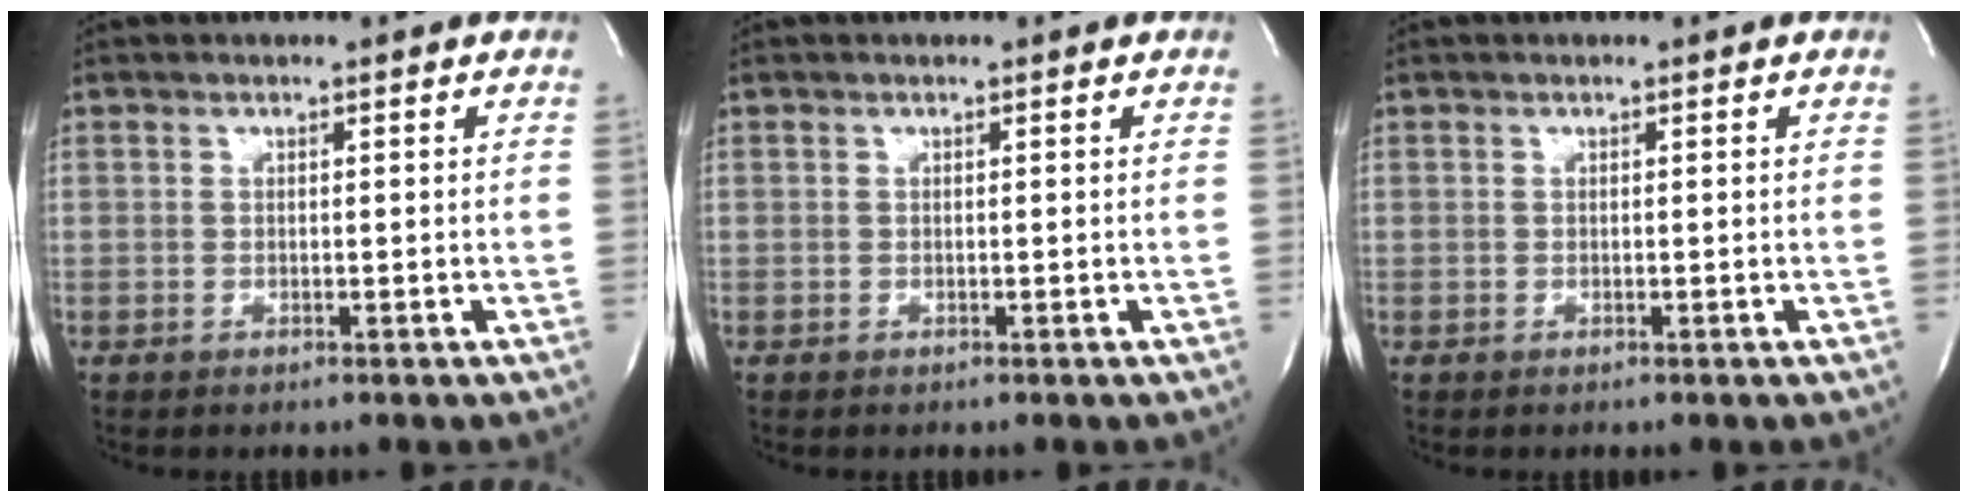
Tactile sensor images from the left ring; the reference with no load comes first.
{"total": 0.0}
{"total": 0.0}